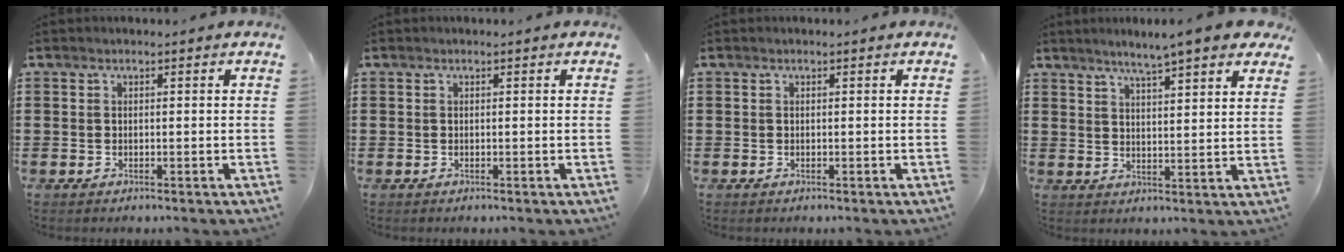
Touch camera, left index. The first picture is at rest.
{"total": 0.0}
{"total": 0.0}
{"total": 5.0, "force": [4.3, -0.1, 2.5], "torque": [-0.065, -0.010, 0.072]}